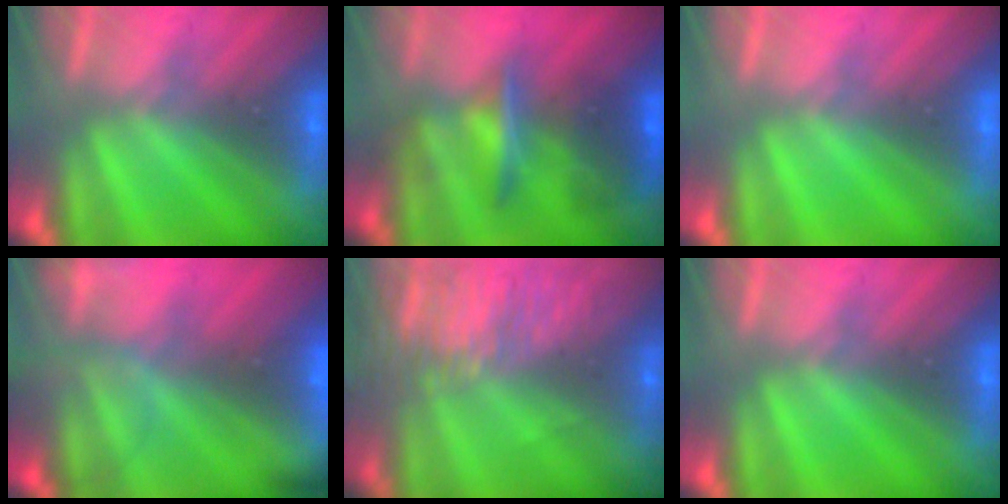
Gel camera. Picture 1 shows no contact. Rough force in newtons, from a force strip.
{"total": 10.5}
{"total": 0.0}
{"total": 8.1}
{"total": 5.7}
{"total": 0.0}